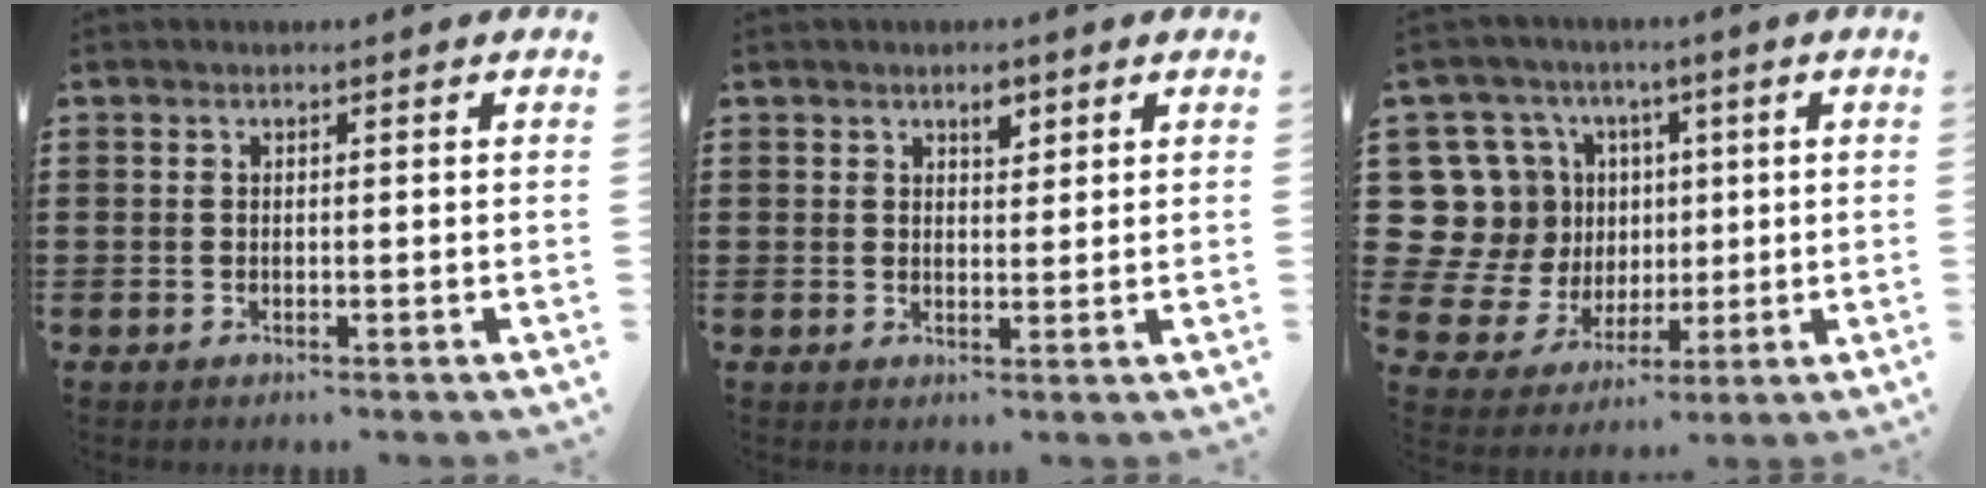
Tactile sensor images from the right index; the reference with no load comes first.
{"total": 2.6, "force": [1.7, 1.3, 1.5], "torque": [-0.018, -0.002, 0.027]}
{"total": 12.6, "force": [2.4, 12.1, 2.8], "torque": [-0.123, -0.027, 0.063]}